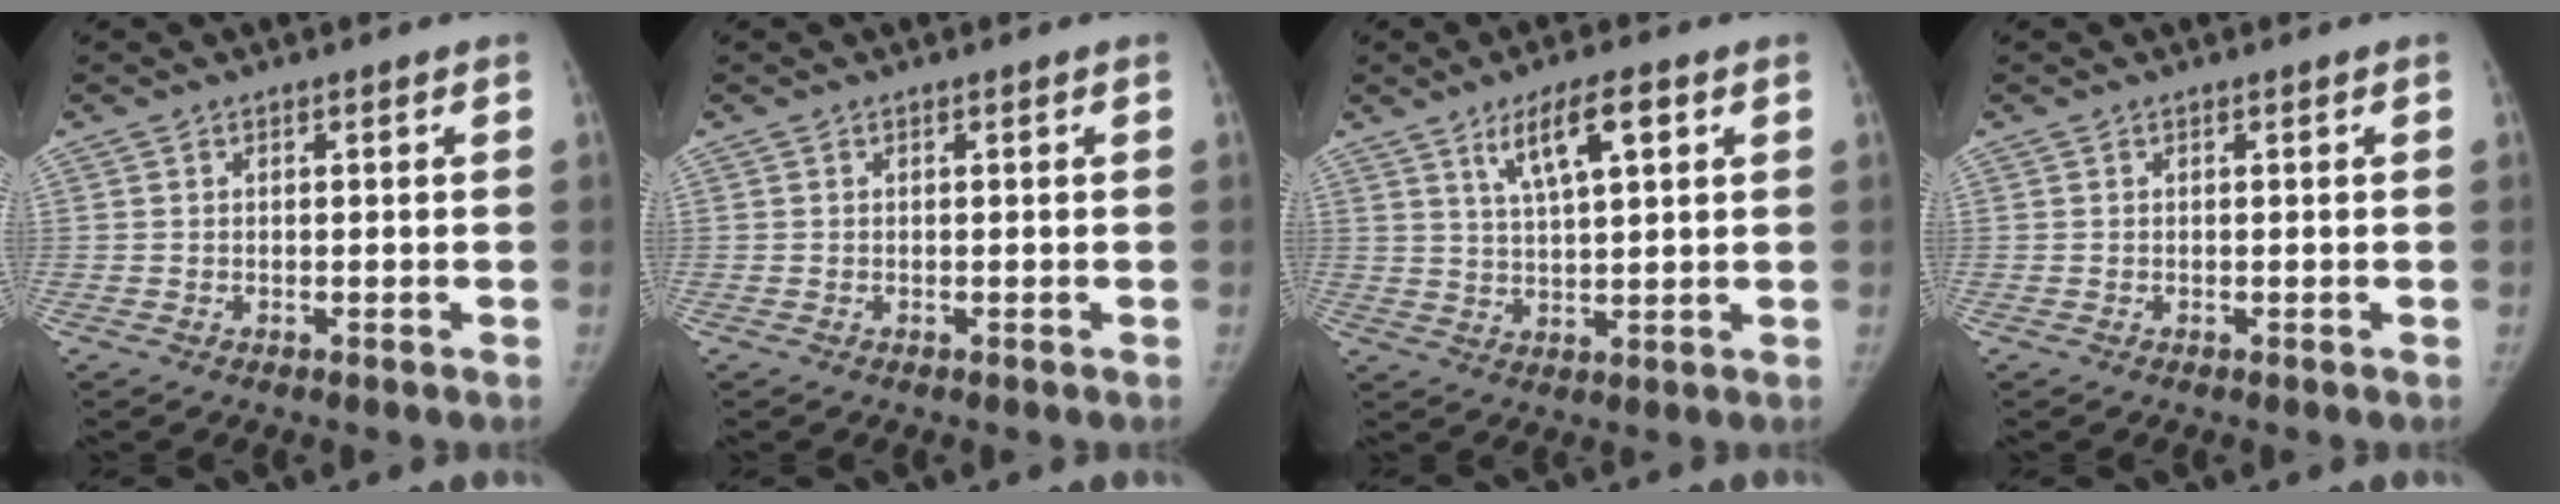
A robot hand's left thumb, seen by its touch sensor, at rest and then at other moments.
{"total": 0.0}
{"total": 8.1, "force": [3.8, 2.2, 6.8], "torque": [-0.112, -0.009, 0.069]}
{"total": 0.0}